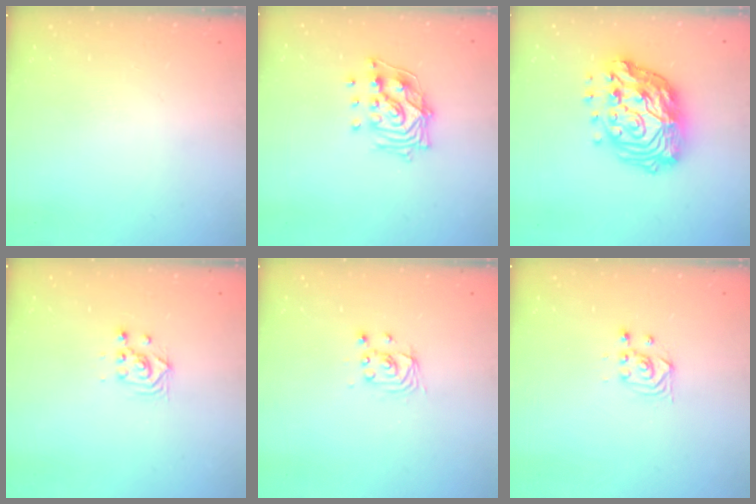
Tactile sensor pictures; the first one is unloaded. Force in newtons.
{"total": 12.9, "press": 12.8, "slide": 1.2}
{"total": 18.3, "press": 18.2, "slide": 1.8}
{"total": 3.0, "press": 3.0, "slide": 0.1}
{"total": 2.9, "press": 2.9, "slide": 0.0}
{"total": 3.3, "press": 3.2, "slide": 0.4}